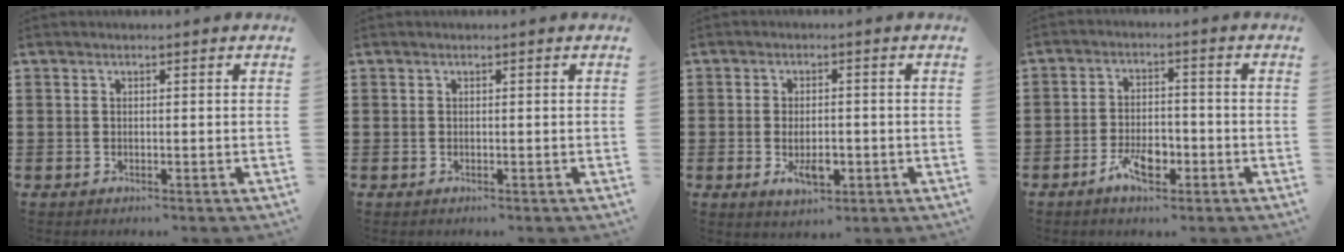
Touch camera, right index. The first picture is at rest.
{"total": 0.0}
{"total": 4.4, "force": [-1.2, 2.1, 3.7], "torque": [-0.062, -0.001, -0.022]}
{"total": 5.6, "force": [-2.8, 2.7, 4.0], "torque": [-0.076, 0.007, -0.052]}